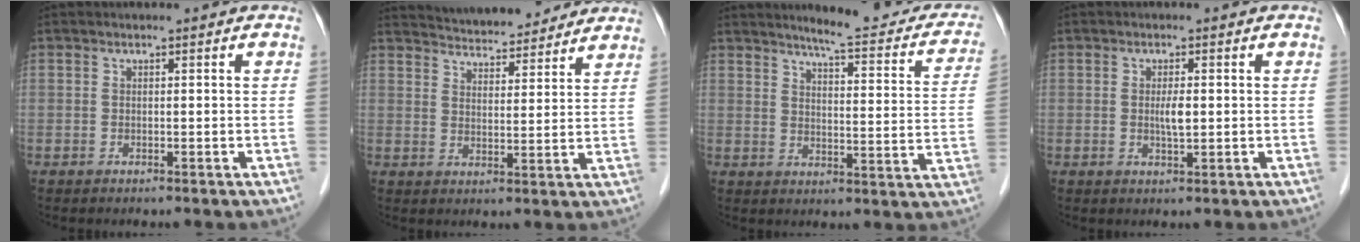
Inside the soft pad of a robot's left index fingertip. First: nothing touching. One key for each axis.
{"total": 14.3, "fx": 13.4, "fy": 2.4, "fz": 4.3, "tx": -0.061, "ty": 0.018, "tz": 0.188}
{"total": 16.2, "fx": 13.9, "fy": 2.3, "fz": 7.9, "tx": -0.081, "ty": -0.022, "tz": 0.153}
{"total": 2.2, "fx": 0.0, "fy": 0.4, "fz": 2.2, "tx": -0.044, "ty": -0.002, "tz": -0.001}